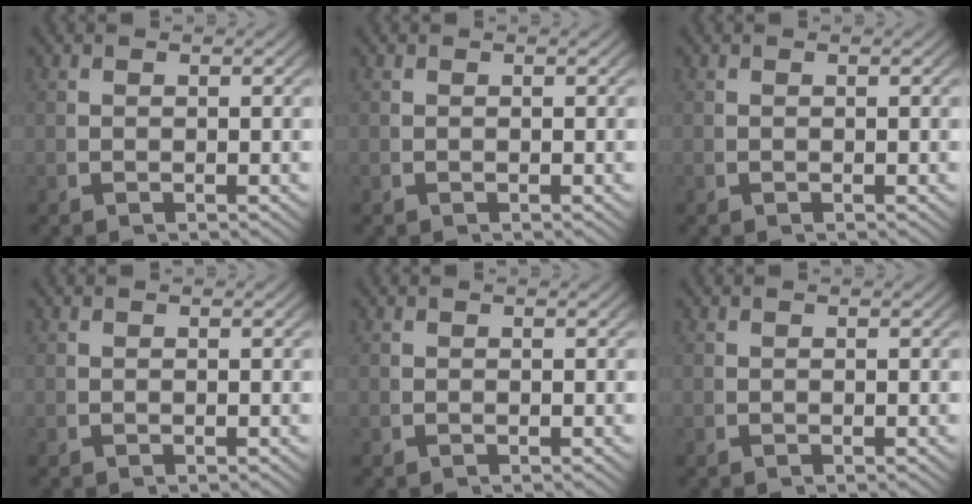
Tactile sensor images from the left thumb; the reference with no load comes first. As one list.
[{"total": 0.0}, {"total": 0.0}, {"total": 0.0}, {"total": 0.0}, {"total": 0.0}]